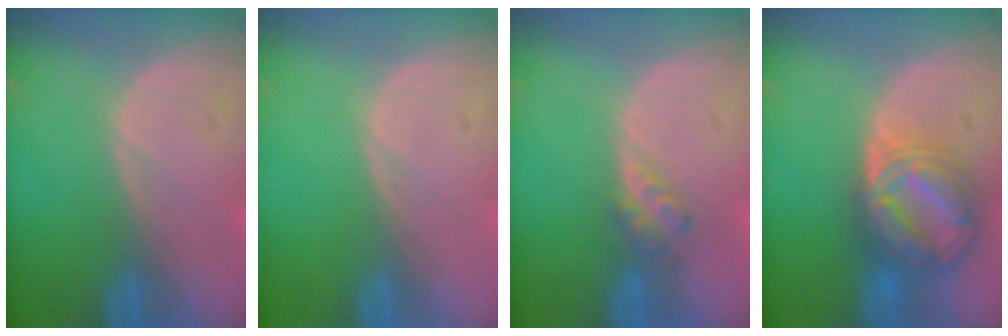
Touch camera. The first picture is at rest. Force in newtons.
{"total": 0.0}
{"total": 2.9, "press": 2.5, "slide": 1.5}
{"total": 8.9, "press": 8.9, "slide": 0.8}